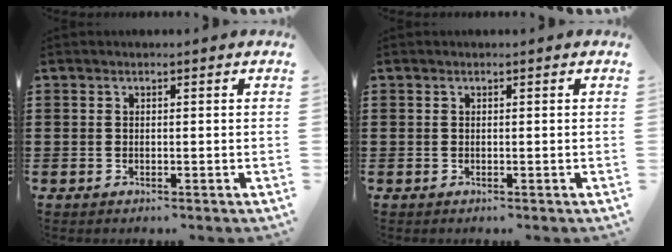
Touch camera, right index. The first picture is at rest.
{"total": 0.0}